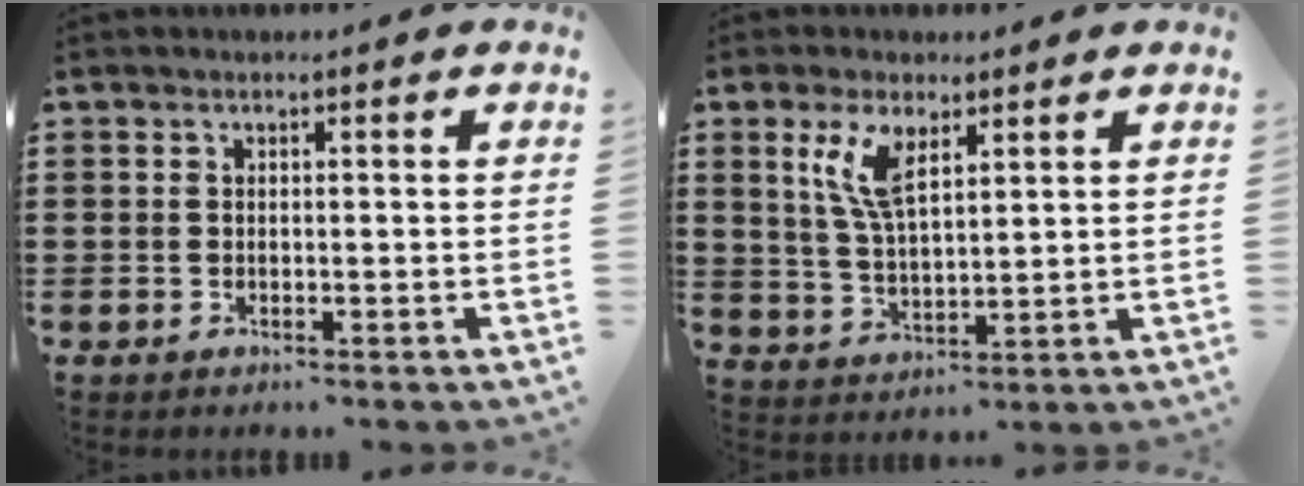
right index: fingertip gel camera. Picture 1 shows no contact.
{"total": 6.9, "force": [3.3, 2.5, 5.5], "torque": [-0.118, 0.006, 0.058]}